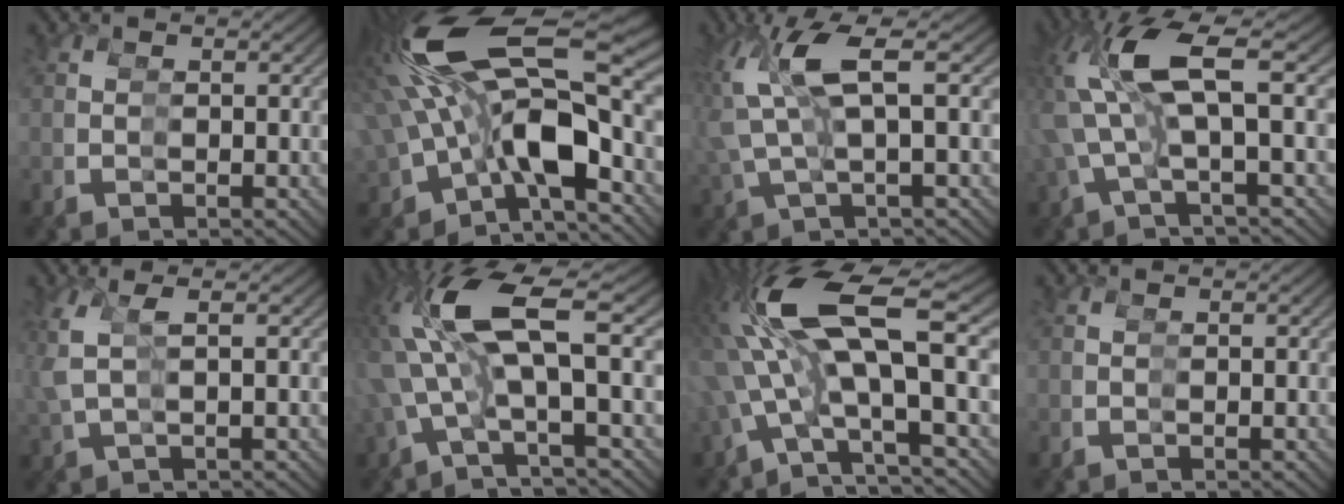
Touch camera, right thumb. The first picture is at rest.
{"total": 12.7, "force": [2.4, 6.7, 10.5], "torque": [-0.232, 0.018, 0.043]}
{"total": 3.6, "force": [2.2, 0.6, 2.8], "torque": [-0.091, 0.027, 0.034]}
{"total": 6.9, "force": [2.2, 3.1, 5.8], "torque": [-0.146, 0.023, 0.041]}
{"total": 1.8, "force": [1.5, -0.8, -0.5], "torque": [-0.018, 0.021, 0.027]}
{"total": 7.6, "force": [1.3, 3.3, 6.7], "torque": [-0.160, 0.023, 0.032]}
{"total": 10.0, "force": [1.7, 5.2, 8.4], "torque": [-0.211, 0.016, 0.038]}
{"total": 0.0}